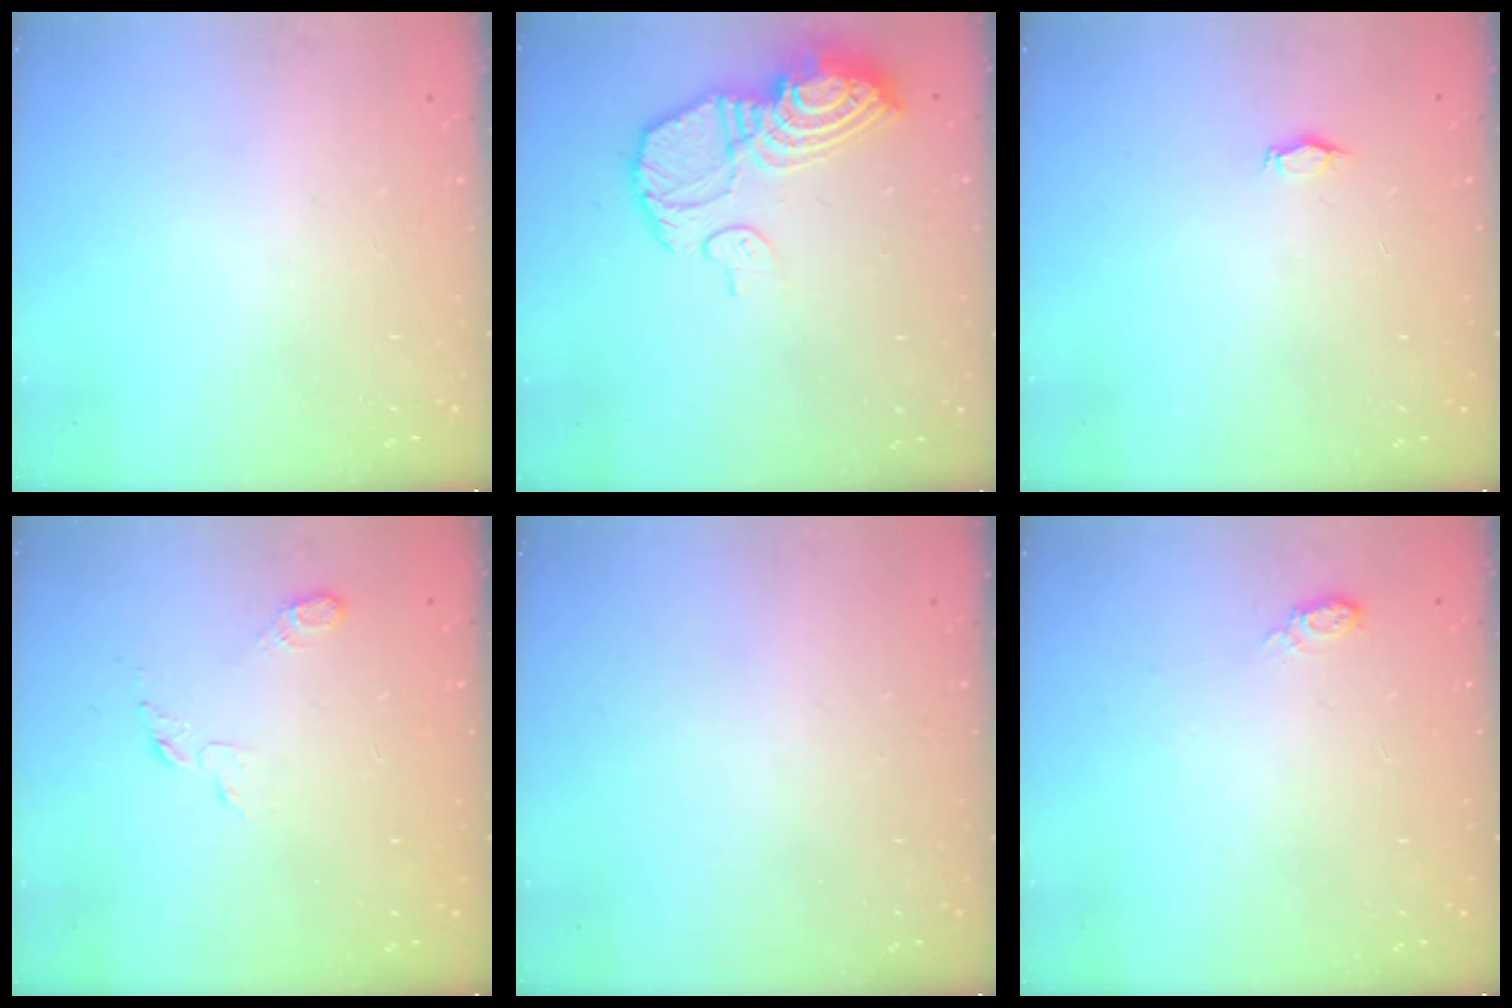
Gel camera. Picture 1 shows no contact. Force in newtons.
{"total": 15.7, "press": 15.6, "slide": 1.7}
{"total": 2.9, "press": 2.9, "slide": 0.5}
{"total": 4.6, "press": 4.6, "slide": 0.5}
{"total": 0.0}
{"total": 6.1, "press": 6.1, "slide": 0.7}